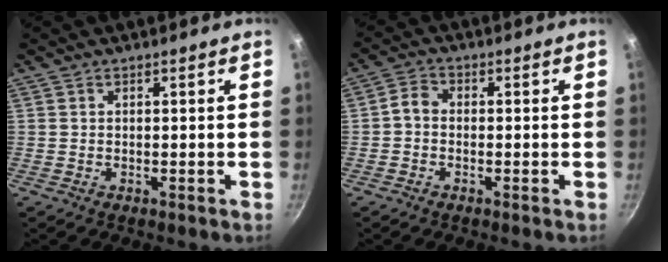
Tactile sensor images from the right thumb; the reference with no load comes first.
{"total": 2.7, "force": [-0.8, 2.0, 1.6], "torque": [-0.037, 0.016, -0.026]}